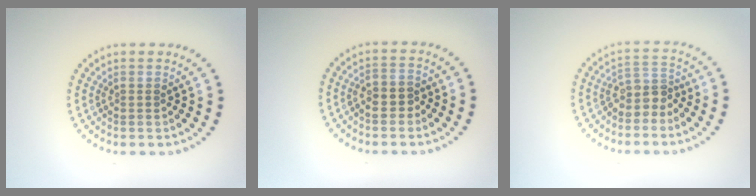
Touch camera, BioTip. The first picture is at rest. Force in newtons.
{"total": 1.6, "press": 1.5, "slide": 0.5}
{"total": 2.6, "press": 2.0, "slide": 1.7}